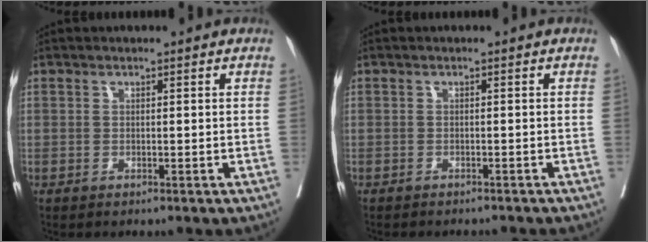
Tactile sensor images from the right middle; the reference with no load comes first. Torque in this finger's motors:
{"motor_torque": [0.99, -1.15, 0.37, 0.14]}